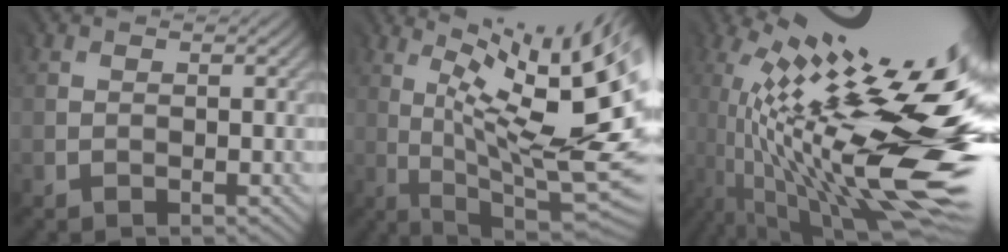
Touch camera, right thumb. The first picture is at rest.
{"total": 15.5, "force": [2.2, 4.0, 14.8], "torque": [-0.208, 0.016, 0.061]}
{"total": 19.1, "force": [-2.7, 5.2, 18.2], "torque": [-0.293, -0.002, -0.042]}